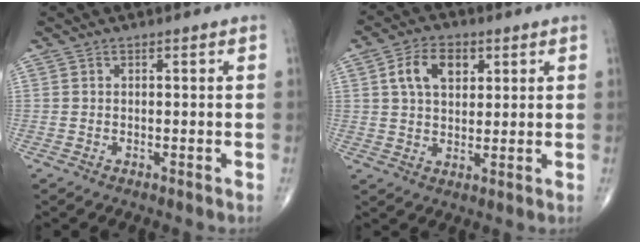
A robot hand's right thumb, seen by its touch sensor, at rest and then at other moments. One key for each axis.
{"total": 8.4, "fx": 2.9, "fy": 5.4, "fz": 5.7, "tx": -0.084, "ty": -0.001, "tz": 0.049}